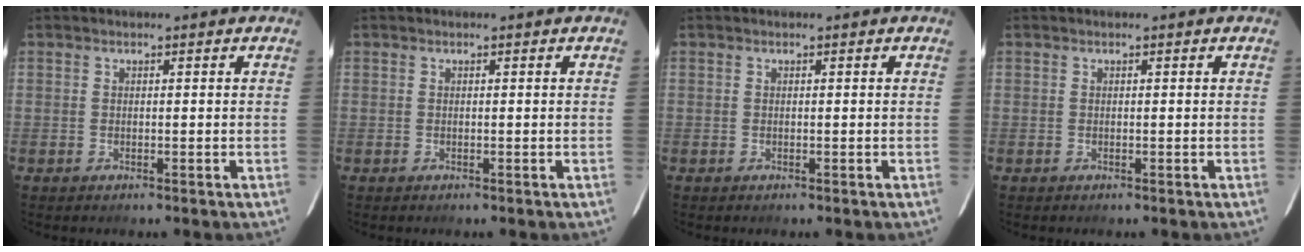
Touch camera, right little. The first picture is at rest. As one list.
[{"total": 0.0}, {"total": 0.0}, {"total": 0.0}]